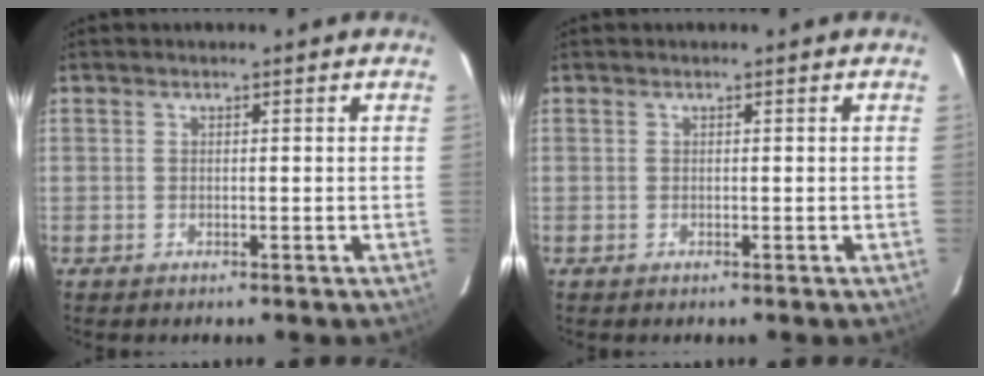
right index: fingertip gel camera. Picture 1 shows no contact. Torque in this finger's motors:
{"motor_torque": [0.00, 0.00, 0.02, 0.00]}